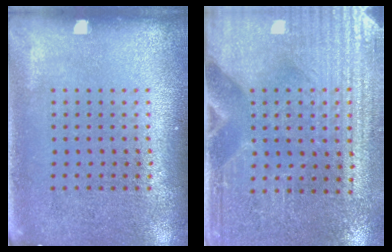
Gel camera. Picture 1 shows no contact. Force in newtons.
{"total": 3.4, "press": 3.2, "slide": 1.2}